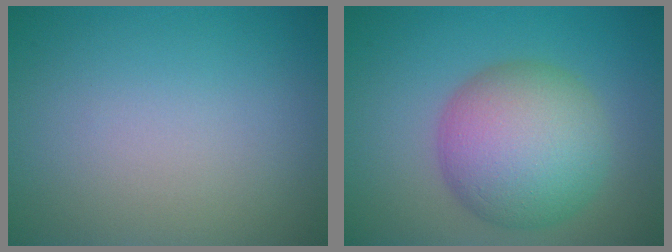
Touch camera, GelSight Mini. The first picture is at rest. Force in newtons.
{"total": 8.7, "press": 8.7, "slide": 0.2}